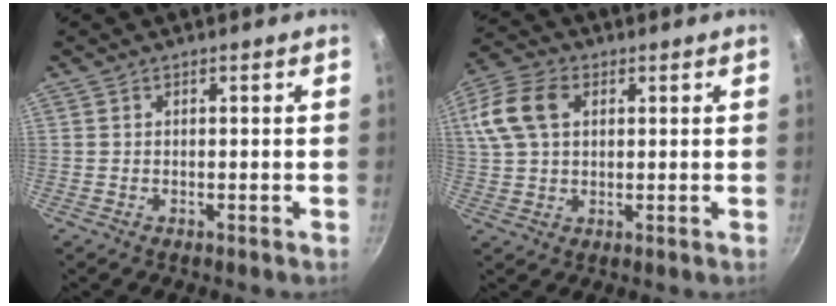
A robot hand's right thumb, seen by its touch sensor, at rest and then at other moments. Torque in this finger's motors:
{"motor_torque": [-0.80, 1.08, 0.19, -0.11, 0.09]}